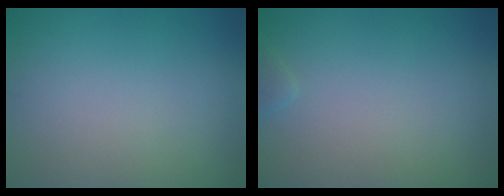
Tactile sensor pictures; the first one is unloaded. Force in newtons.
{"total": 0.7, "press": 0.7, "slide": 0.1}